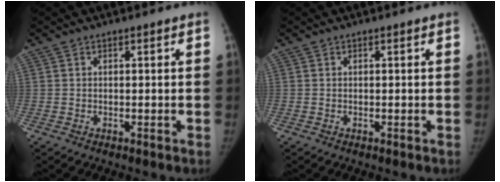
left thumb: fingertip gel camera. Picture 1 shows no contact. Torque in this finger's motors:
{"motor_torque": [0.00, 0.00, 0.05, -0.05, 0.00]}